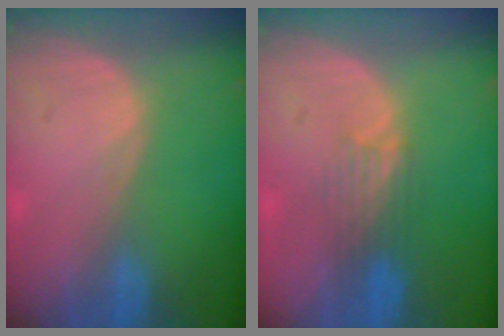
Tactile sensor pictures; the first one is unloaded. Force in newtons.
{"total": 3.3, "press": 3.1, "slide": 1.1}